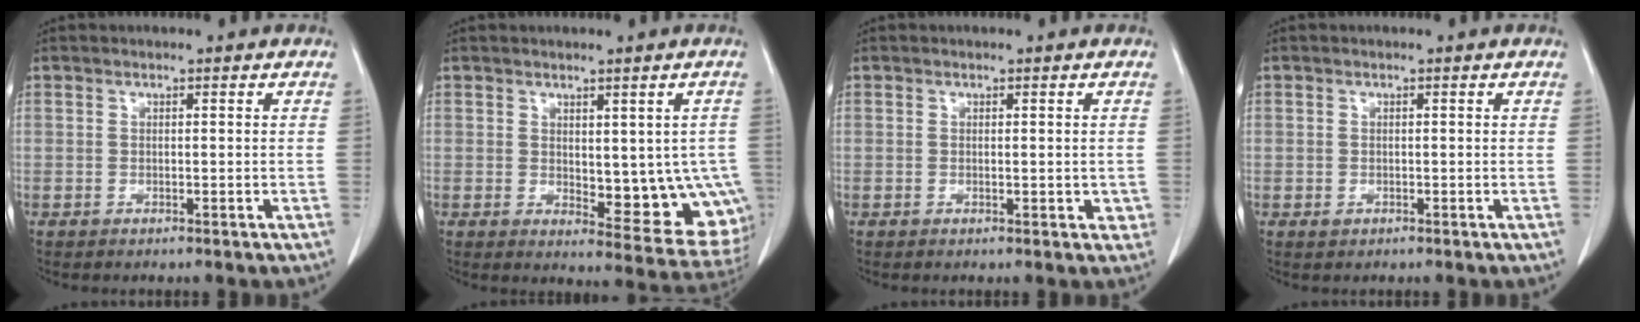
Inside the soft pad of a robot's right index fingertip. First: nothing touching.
{"total": 11.9, "force": [-1.0, 5.8, 10.4], "torque": [-0.095, -0.005, 0.003]}
{"total": 1.9, "force": [0.0, 1.0, 1.6], "torque": [-0.017, -0.002, 0.004]}
{"total": 1.0, "force": [-0.3, 1.0, 0.2], "torque": [0.000, 0.003, -0.003]}